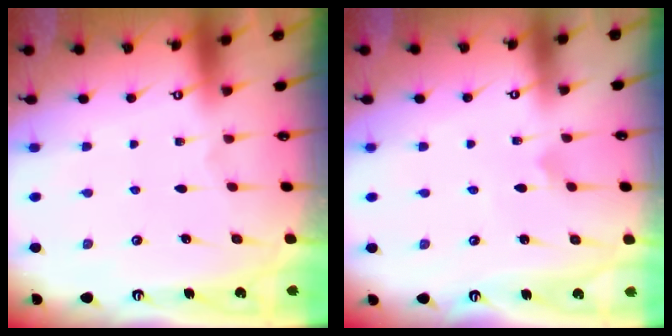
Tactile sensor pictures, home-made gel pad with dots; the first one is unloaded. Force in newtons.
{"total": 2.2, "press": 2.2, "slide": 0.1}